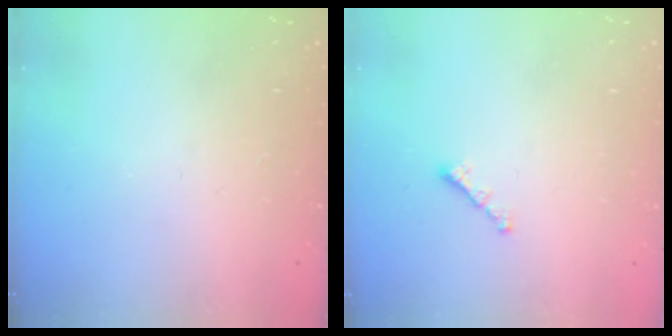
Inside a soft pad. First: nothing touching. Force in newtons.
{"total": 1.6, "press": 1.5, "slide": 0.5}